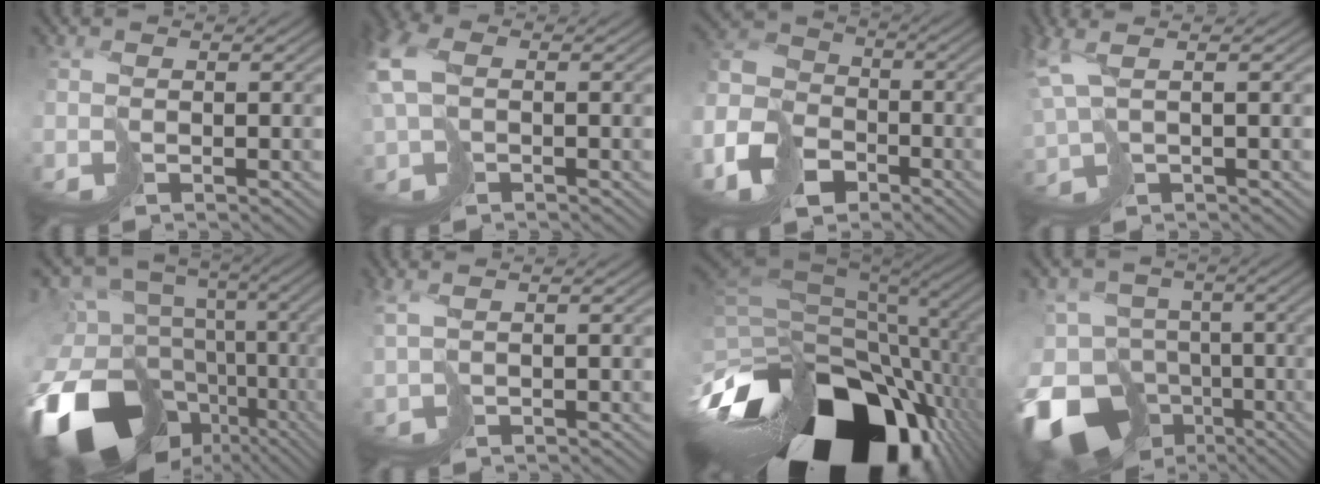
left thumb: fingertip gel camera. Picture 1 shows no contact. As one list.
[{"total": 5.4, "force": [0.4, 3.6, 4.0], "torque": [-0.123, -0.001, 0.007]}, {"total": 9.2, "force": [-5.2, 6.2, 4.3], "torque": [-0.113, -0.025, -0.113]}, {"total": 5.4, "force": [2.2, 1.4, 4.7], "torque": [-0.124, -0.004, 0.045]}, {"total": 18.0, "force": [-7.1, 12.4, 11.0], "torque": [-0.259, -0.043, -0.079]}, {"total": 2.6, "force": [1.5, 0.5, 2.1], "torque": [-0.058, -0.003, 0.034]}, {"total": 17.8, "force": [-8.0, 10.1, 12.2], "torque": [-0.259, -0.056, -0.095]}, {"total": 16.2, "force": [-9.6, 10.6, 7.5], "torque": [-0.192, -0.032, -0.132]}]